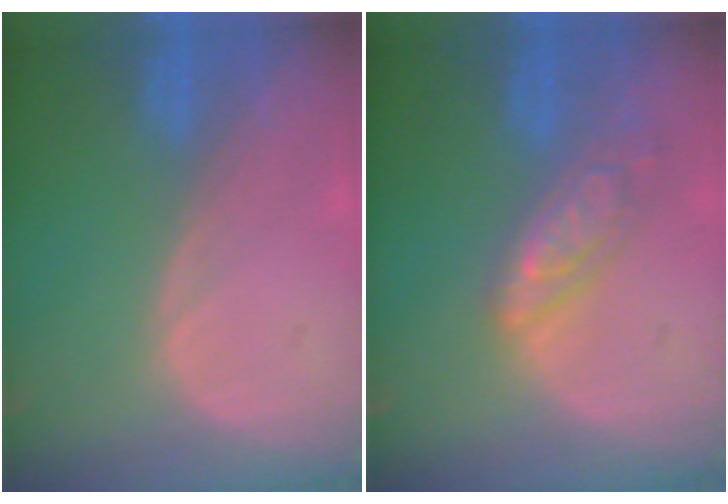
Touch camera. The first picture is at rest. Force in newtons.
{"total": 6.4, "press": 5.7, "slide": 3.0}